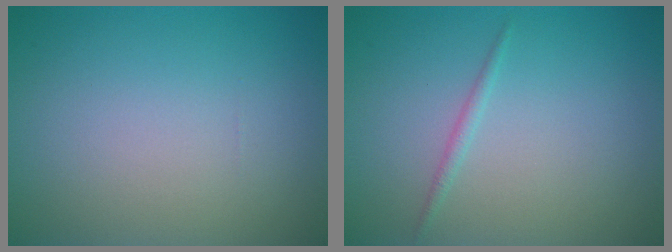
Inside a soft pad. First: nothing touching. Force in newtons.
{"total": 0.8, "press": 0.8, "slide": 0.0}